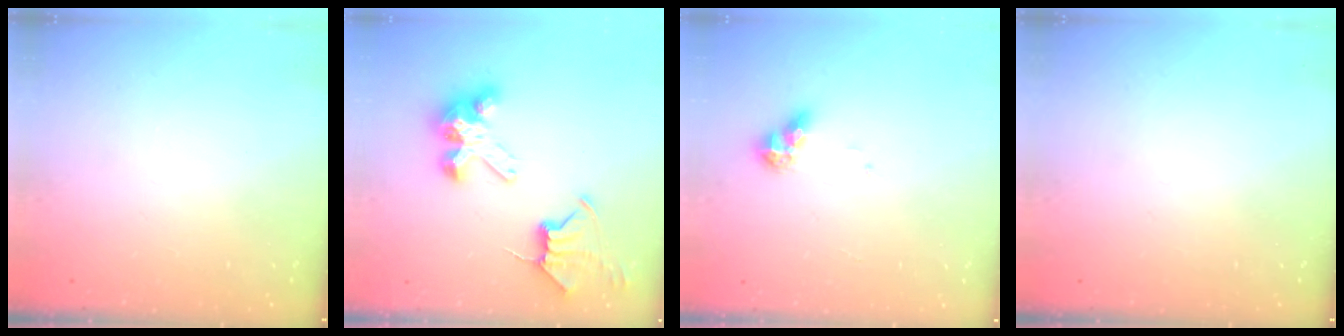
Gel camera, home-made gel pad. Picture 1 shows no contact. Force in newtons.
{"total": 9.8, "press": 9.7, "slide": 1.2}
{"total": 6.4, "press": 6.4, "slide": 0.7}
{"total": 0.0}